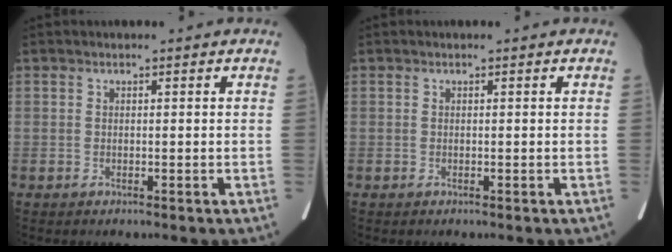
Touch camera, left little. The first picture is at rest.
{"total": 0.0}